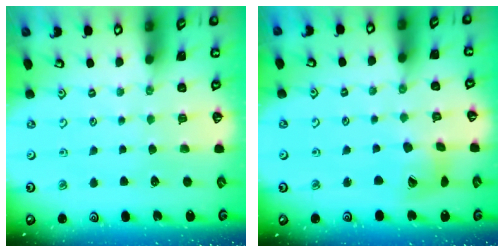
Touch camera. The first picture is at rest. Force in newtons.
{"total": 11.2, "press": 11.1, "slide": 1.5}